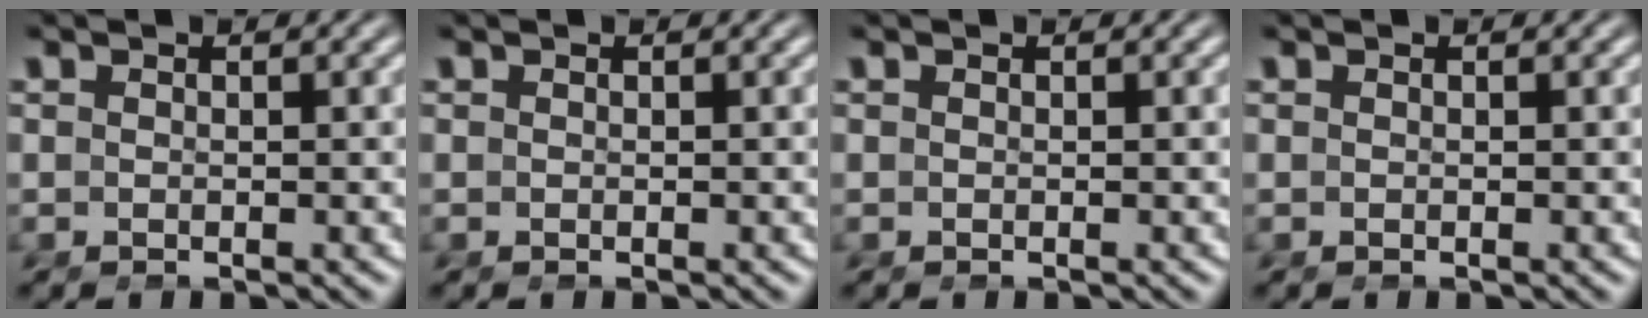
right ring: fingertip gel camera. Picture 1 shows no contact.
{"total": 0.0}
{"total": 0.0}
{"total": 0.0}